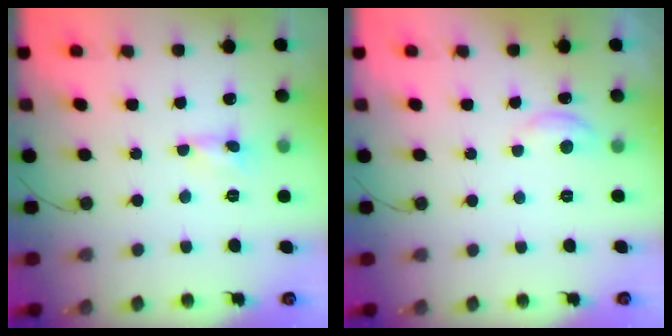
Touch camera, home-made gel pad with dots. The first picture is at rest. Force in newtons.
{"total": 4.5, "press": 4.5, "slide": 0.5}